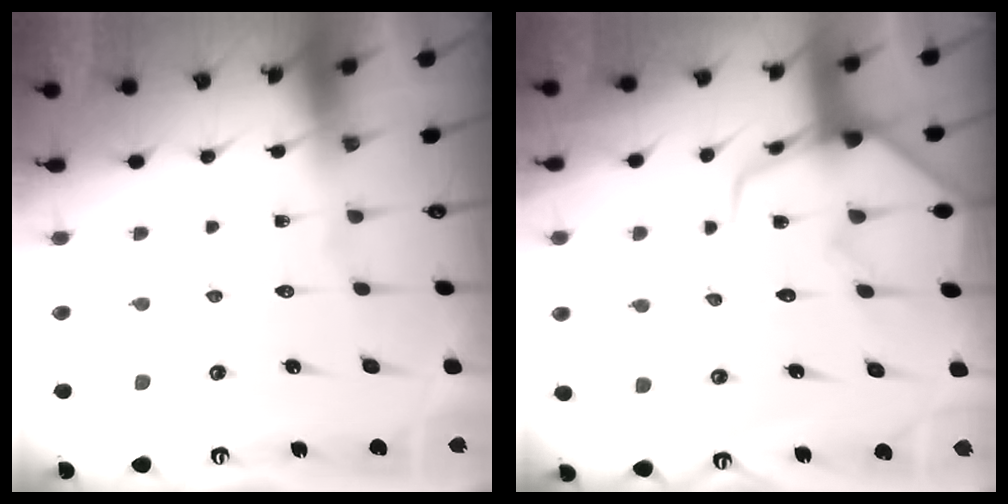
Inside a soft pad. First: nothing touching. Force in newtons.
{"total": 11.4, "press": 11.4, "slide": 1.0}